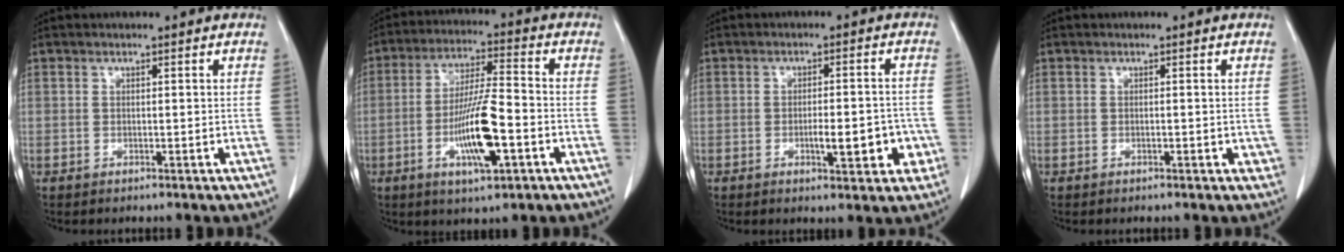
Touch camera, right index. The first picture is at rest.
{"total": 11.5, "force": [-3.8, 1.8, 10.7], "torque": [-0.203, -0.005, -0.066]}
{"total": 6.6, "force": [-2.1, 1.9, 6.0], "torque": [-0.080, 0.003, -0.022]}
{"total": 1.2, "force": [-0.2, 0.6, 1.0], "torque": [-0.009, 0.000, -0.002]}